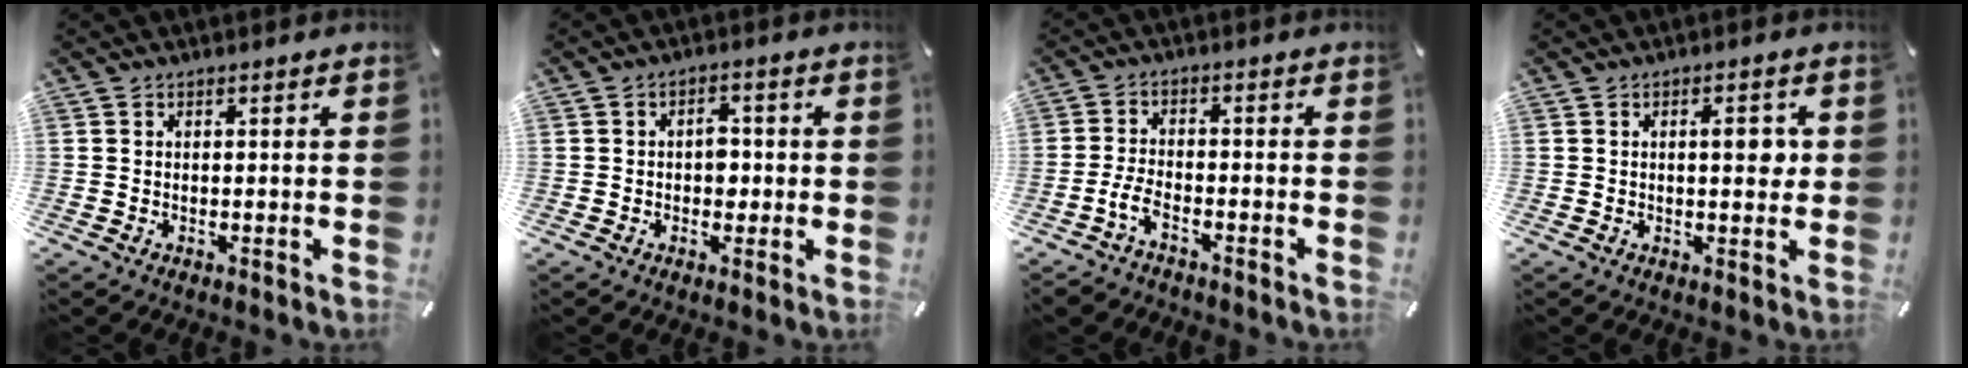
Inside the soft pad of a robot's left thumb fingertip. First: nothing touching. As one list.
[{"total": 3.8, "force": [-0.2, 2.7, 2.6], "torque": [-0.027, 0.000, -0.011]}, {"total": 4.8, "force": [-3.1, 2.2, 2.9], "torque": [-0.073, 0.007, -0.062]}, {"total": 4.8, "force": [0.8, 1.9, 4.3], "torque": [-0.060, -0.002, 0.005]}]